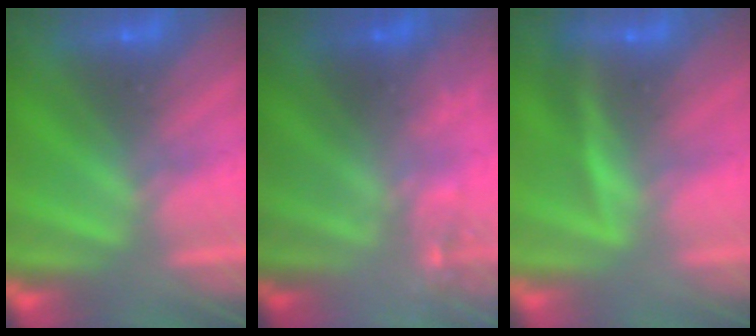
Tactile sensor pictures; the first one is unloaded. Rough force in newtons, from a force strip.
{"total": 2.2}
{"total": 3.0}